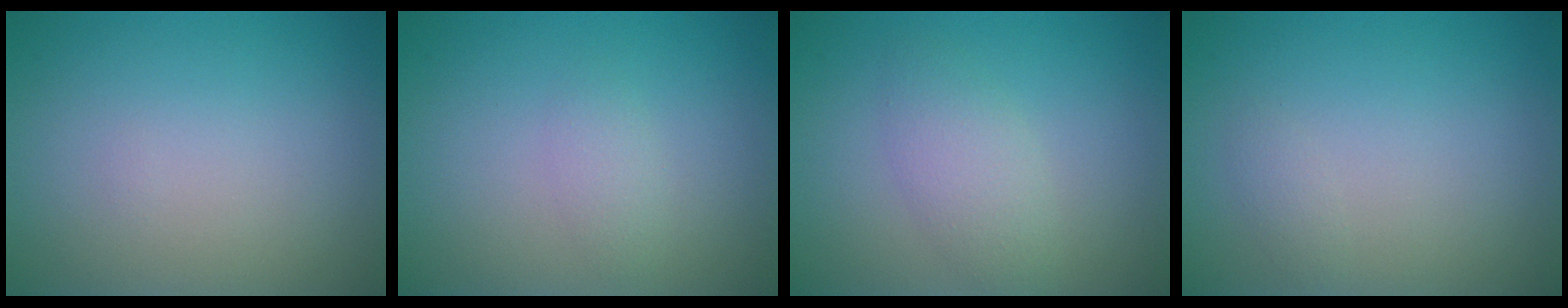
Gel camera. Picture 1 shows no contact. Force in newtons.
{"total": 1.3, "press": 1.3, "slide": 0.0}
{"total": 2.7, "press": 2.6, "slide": 0.0}
{"total": 0.7, "press": 0.7, "slide": 0.0}